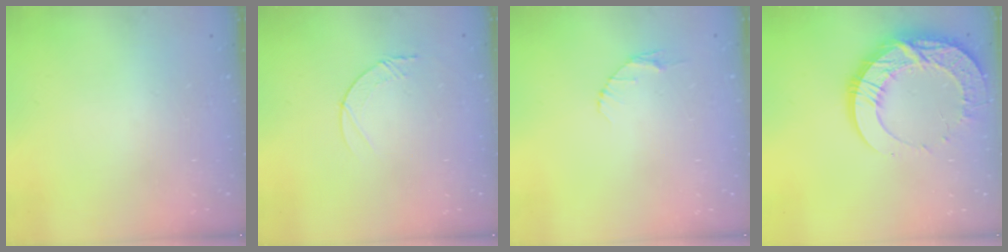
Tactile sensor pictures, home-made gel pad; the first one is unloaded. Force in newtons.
{"total": 4.2, "press": 4.2, "slide": 0.5}
{"total": 4.0, "press": 4.0, "slide": 0.6}
{"total": 18.8, "press": 18.8, "slide": 1.7}